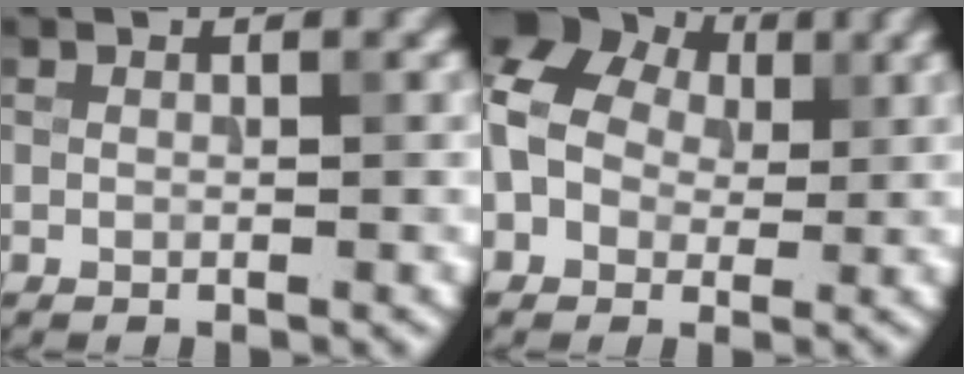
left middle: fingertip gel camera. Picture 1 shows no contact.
{"total": 9.0, "force": [1.3, 7.4, 5.1], "torque": [-0.101, 0.027, 0.002]}